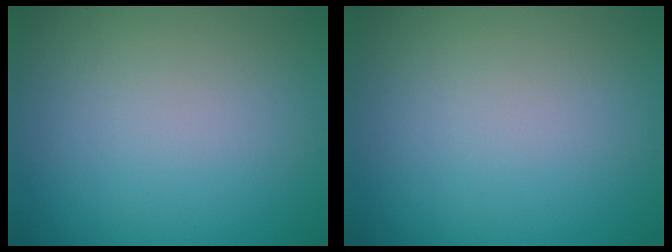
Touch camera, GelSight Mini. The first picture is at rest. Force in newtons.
{"total": 0.0}